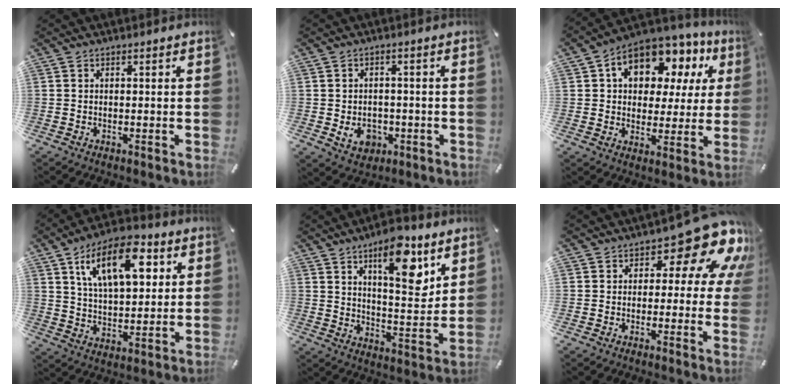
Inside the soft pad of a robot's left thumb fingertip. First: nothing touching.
{"total": 6.2, "force": [-1.6, 5.1, 3.1], "torque": [-0.056, 0.002, -0.031]}
{"total": 12.5, "force": [5.9, 8.8, 6.7], "torque": [-0.110, -0.032, 0.104]}
{"total": 16.9, "force": [7.4, 8.6, 12.5], "torque": [-0.211, -0.012, 0.123]}
{"total": 14.4, "force": [8.2, 5.9, 10.2], "torque": [-0.139, -0.045, 0.136]}
{"total": 15.4, "force": [7.6, 7.6, 11.0], "torque": [-0.135, -0.056, 0.124]}